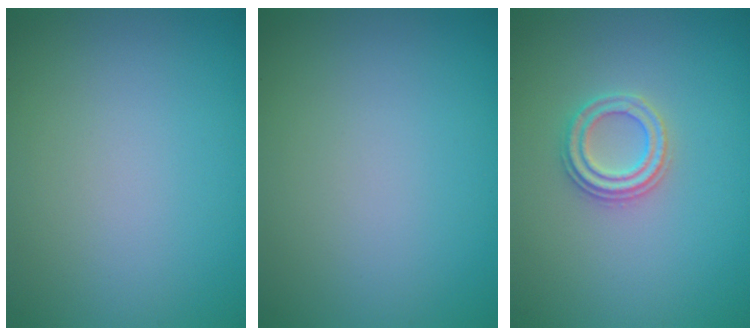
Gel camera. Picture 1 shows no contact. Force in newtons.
{"total": 0.0}
{"total": 2.3, "press": 2.3, "slide": 0.3}